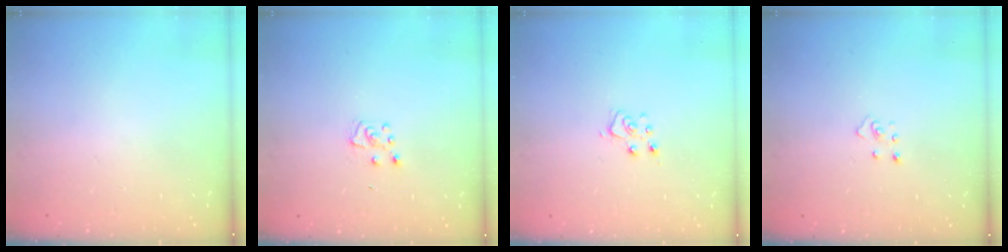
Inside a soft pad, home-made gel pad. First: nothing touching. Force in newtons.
{"total": 5.1, "press": 5.0, "slide": 0.6}
{"total": 5.7, "press": 5.7, "slide": 0.5}
{"total": 2.5, "press": 2.4, "slide": 0.3}